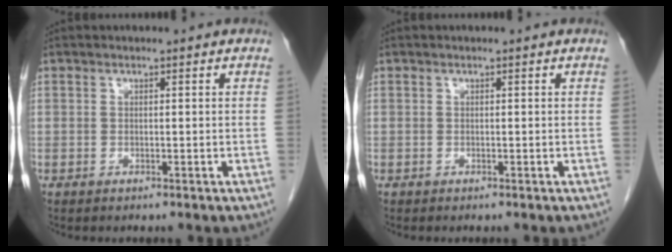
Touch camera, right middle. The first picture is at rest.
{"total": 0.0}